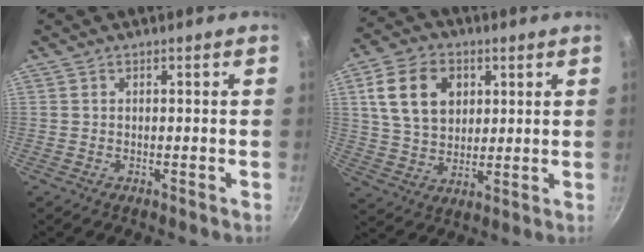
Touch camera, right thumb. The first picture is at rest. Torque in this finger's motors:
{"motor_torque": [-0.22, 2.50, 1.11, 0.09, 0.42]}